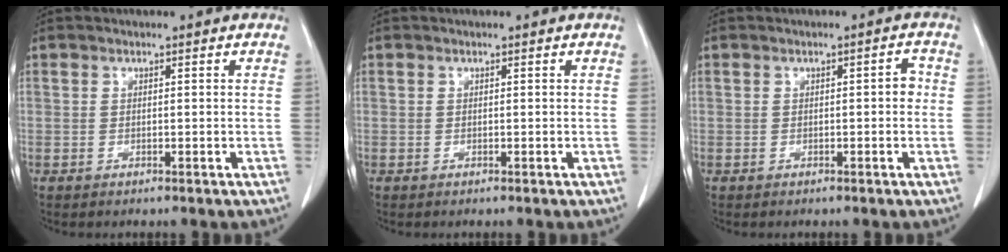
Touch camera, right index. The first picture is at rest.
{"total": 0.0}
{"total": 1.7, "force": [-0.1, 0.6, 1.6], "torque": [-0.018, 0.005, -0.002]}